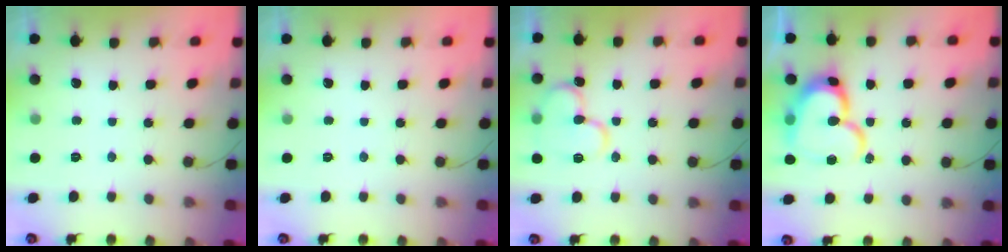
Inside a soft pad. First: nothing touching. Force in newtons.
{"total": 0.0}
{"total": 14.0, "press": 13.8, "slide": 2.1}
{"total": 17.7, "press": 17.7, "slide": 1.7}